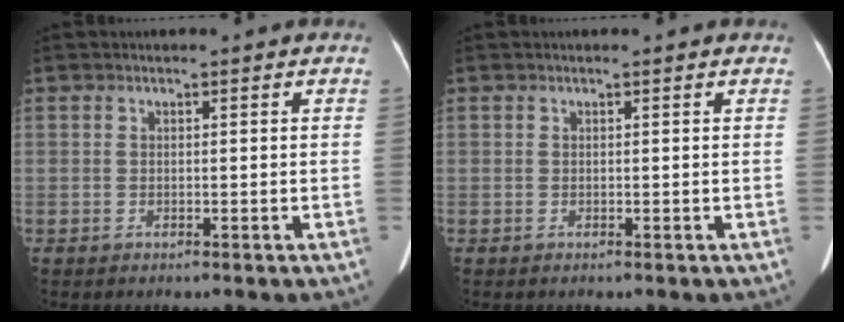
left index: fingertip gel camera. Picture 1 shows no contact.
{"total": 0.0}